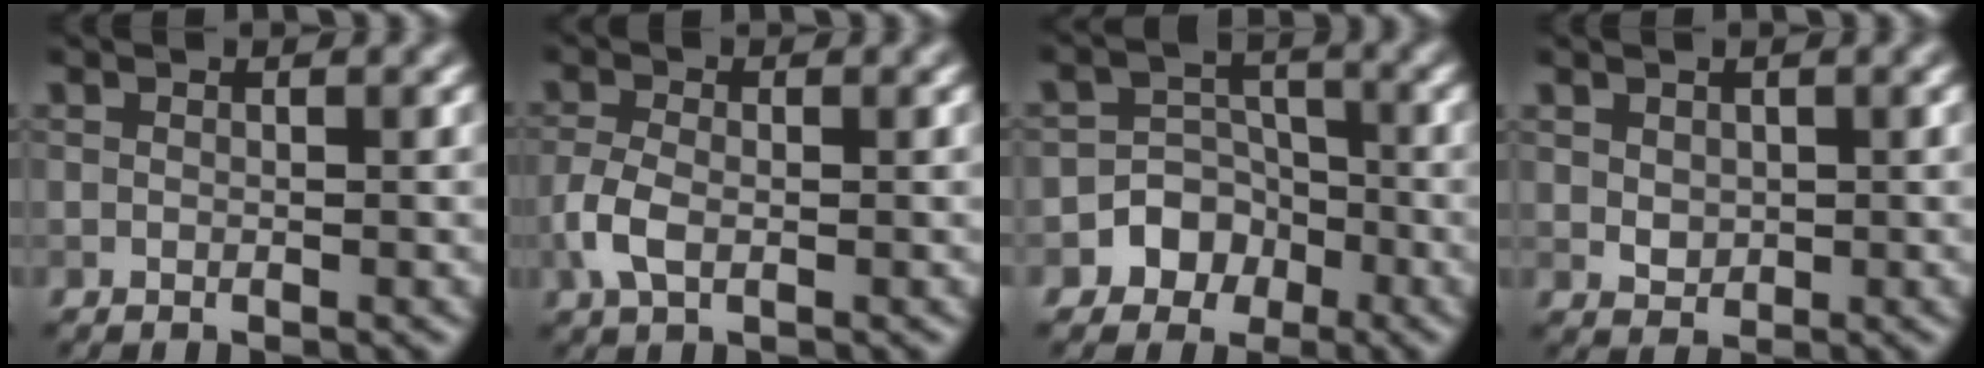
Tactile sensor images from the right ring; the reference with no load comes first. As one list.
[{"total": 2.8, "force": [-0.9, 1.5, 2.2], "torque": [-0.053, -0.002, -0.021]}, {"total": 5.0, "force": [-2.5, 4.2, 0.9], "torque": [0.023, 0.005, -0.064]}, {"total": 1.4, "force": [0.5, 1.2, 0.6], "torque": [-0.013, -0.003, 0.013]}]